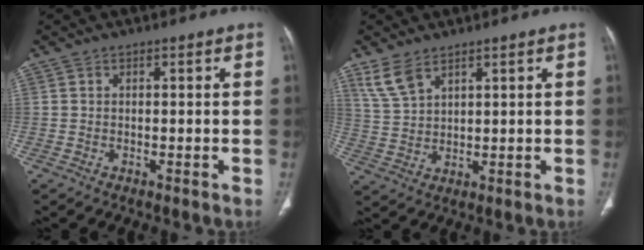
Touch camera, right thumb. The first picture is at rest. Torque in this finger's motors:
{"motor_torque": [-0.46, 0.60, 0.37, 0.13, 0.02]}